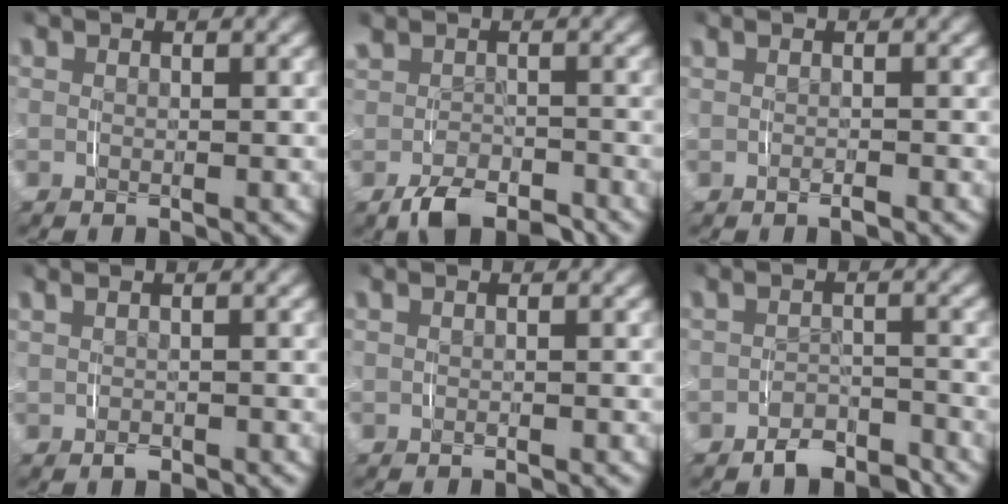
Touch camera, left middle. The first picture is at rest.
{"total": 3.5, "force": [-2.3, 1.8, 1.9], "torque": [-0.035, -0.006, -0.033]}
{"total": 0.8, "force": [-0.1, 0.3, 0.8], "torque": [-0.012, 0.008, -0.004]}
{"total": 1.5, "force": [0.1, 0.9, 1.2], "torque": [-0.016, 0.005, 0.003]}
{"total": 0.7, "force": [0.2, 0.3, 0.6], "torque": [-0.009, 0.009, 0.001]}
{"total": 2.7, "force": [-2.3, 1.1, 0.9], "torque": [-0.007, 0.002, -0.041]}